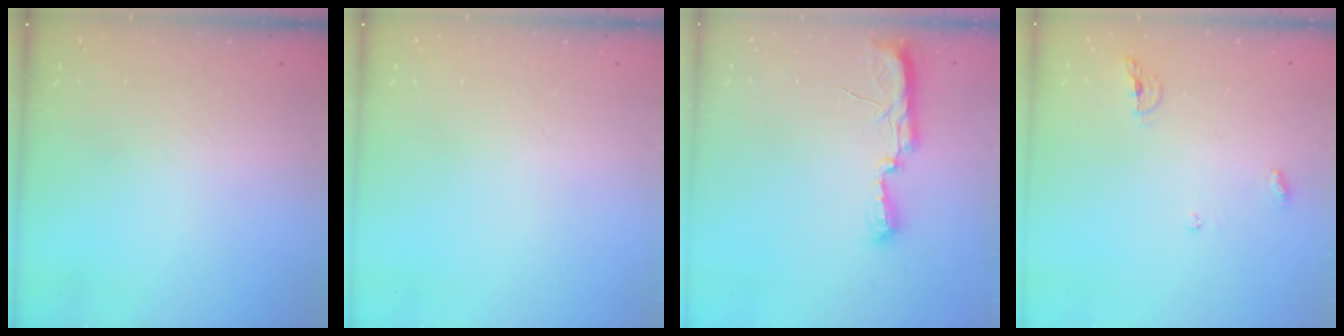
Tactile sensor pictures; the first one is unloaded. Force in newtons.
{"total": 0.0}
{"total": 7.4, "press": 7.4, "slide": 0.7}
{"total": 6.8, "press": 6.7, "slide": 0.6}